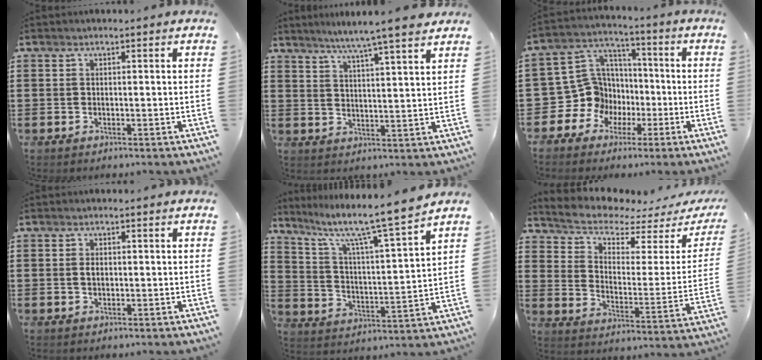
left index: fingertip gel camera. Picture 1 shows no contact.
{"total": 5.5, "force": [4.7, -1.2, 2.7], "torque": [-0.068, -0.027, 0.077]}
{"total": 10.3, "force": [-1.9, 9.9, 2.2], "torque": [-0.104, -0.001, -0.029]}
{"total": 1.4, "force": [0.1, 0.7, 1.2], "torque": [-0.026, 0.004, 0.001]}
{"total": 8.5, "force": [6.9, -0.2, 5.1], "torque": [-0.120, -0.054, 0.102]}
{"total": 4.9, "force": [4.2, 1.2, 2.2], "torque": [-0.067, -0.036, 0.068]}